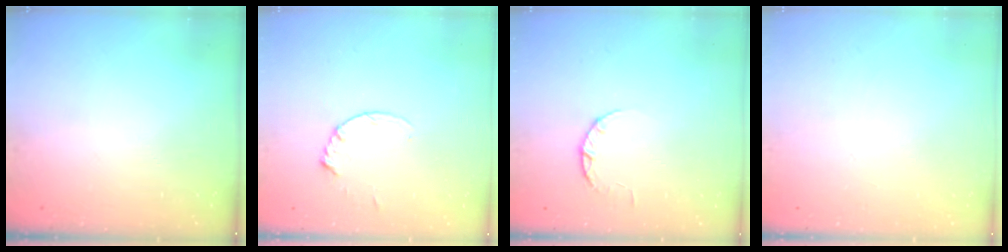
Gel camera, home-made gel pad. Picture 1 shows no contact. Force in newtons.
{"total": 1.8, "press": 1.7, "slide": 0.2}
{"total": 3.3, "press": 3.3, "slide": 0.5}
{"total": 2.4, "press": 2.4, "slide": 0.2}